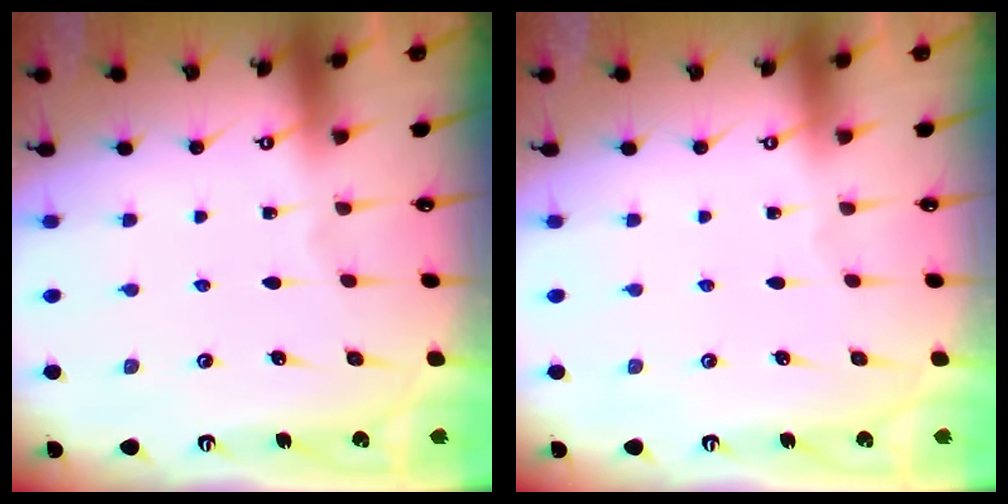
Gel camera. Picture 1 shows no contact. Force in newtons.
{"total": 0.0}